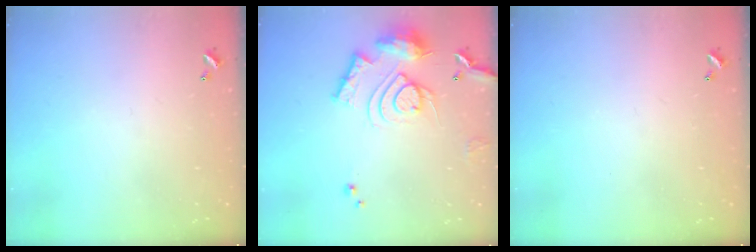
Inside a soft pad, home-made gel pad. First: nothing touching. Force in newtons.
{"total": 14.4, "press": 14.3, "slide": 1.6}
{"total": 0.0}